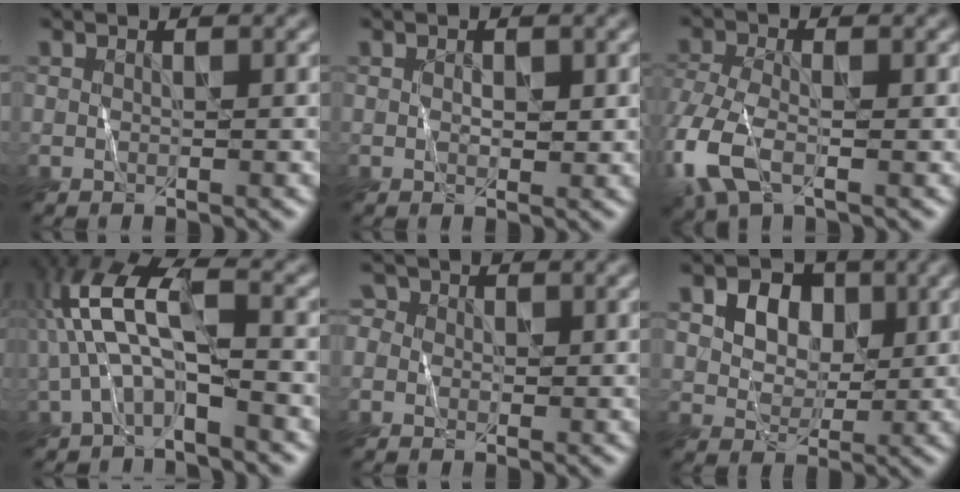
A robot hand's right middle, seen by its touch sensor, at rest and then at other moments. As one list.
[{"total": 0.9, "force": [0.4, 0.6, 0.5], "torque": [-0.008, 0.003, 0.009]}, {"total": 5.6, "force": [-2.3, 3.1, 4.1], "torque": [-0.115, -0.004, -0.055]}, {"total": 5.9, "force": [-1.2, 2.2, 5.4], "torque": [-0.110, 0.030, -0.030]}, {"total": 1.6, "force": [0.2, 1.6, 0.3], "torque": [-0.004, 0.014, -0.007]}, {"total": 6.2, "force": [3.1, 4.4, 3.1], "torque": [-0.058, 0.019, 0.040]}]